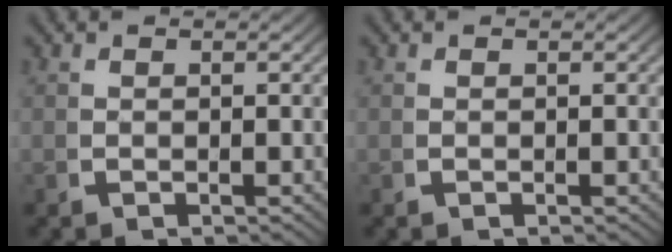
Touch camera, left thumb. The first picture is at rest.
{"total": 0.0}